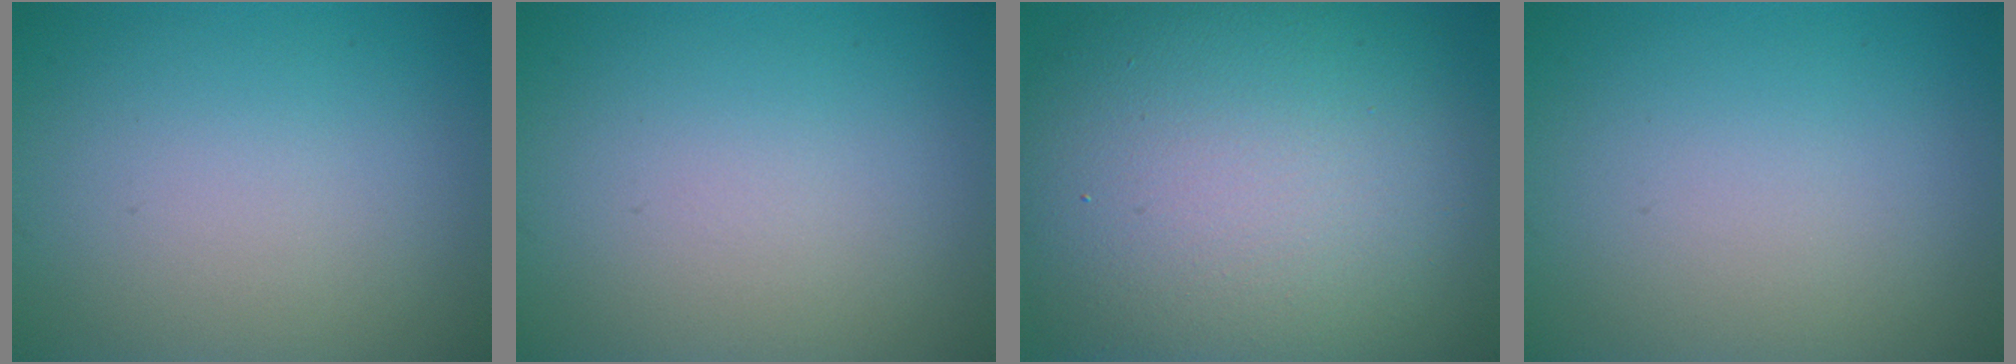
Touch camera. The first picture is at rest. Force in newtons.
{"total": 0.0}
{"total": 16.2, "press": 16.2, "slide": 0.6}
{"total": 0.0}